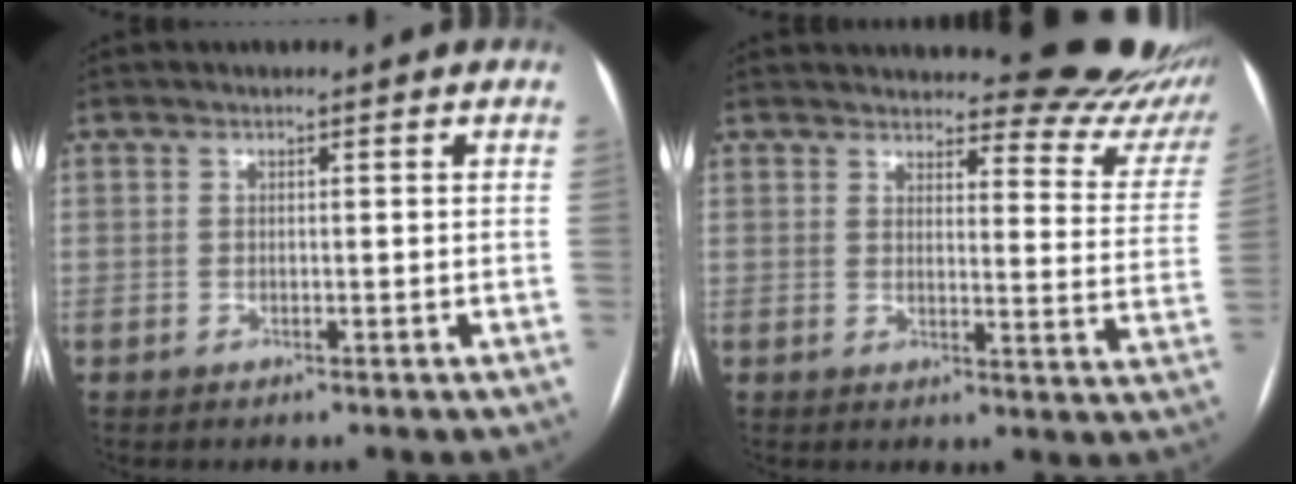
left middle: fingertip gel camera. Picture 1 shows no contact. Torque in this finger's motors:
{"motor_torque": [0.47, -0.71, 0.38, 0.07]}